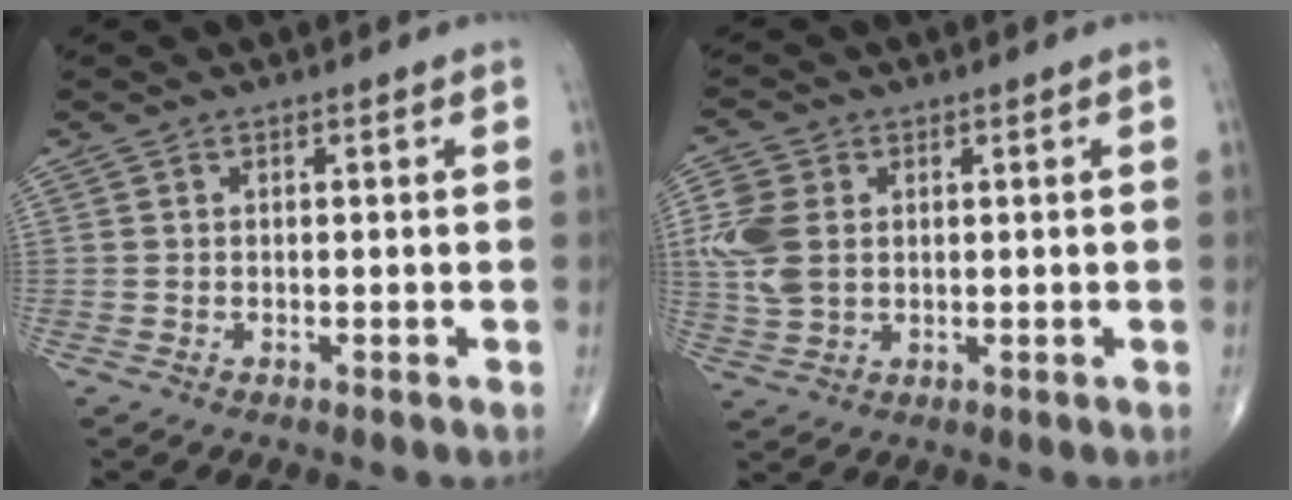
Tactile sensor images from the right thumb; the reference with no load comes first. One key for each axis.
{"total": 8.3, "fx": 1.1, "fy": 6.0, "fz": 5.7, "tx": -0.133, "ty": 0.004, "tz": 0.026}